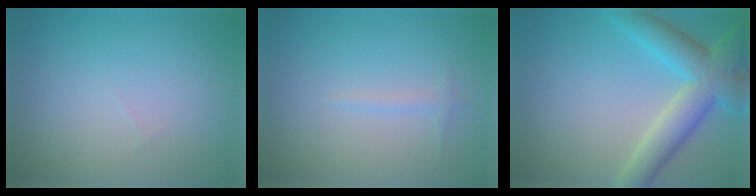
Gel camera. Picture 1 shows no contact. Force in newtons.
{"total": 0.7, "press": 0.7, "slide": 0.1}
{"total": 7.3, "press": 7.3, "slide": 0.4}